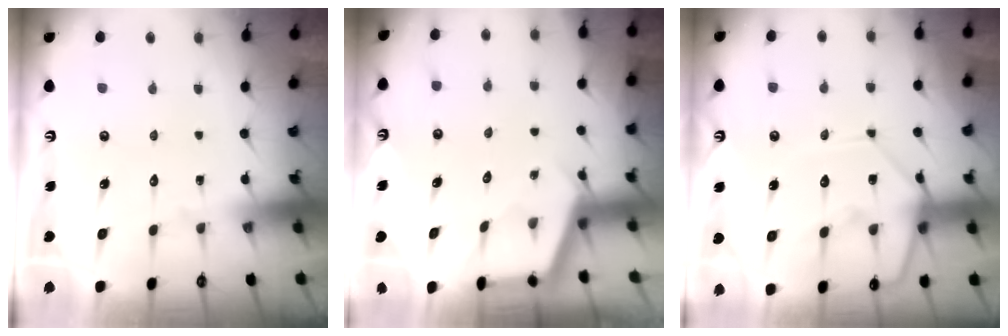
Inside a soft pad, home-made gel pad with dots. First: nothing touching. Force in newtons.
{"total": 2.4, "press": 2.4, "slide": 0.2}
{"total": 11.2, "press": 11.1, "slide": 1.0}